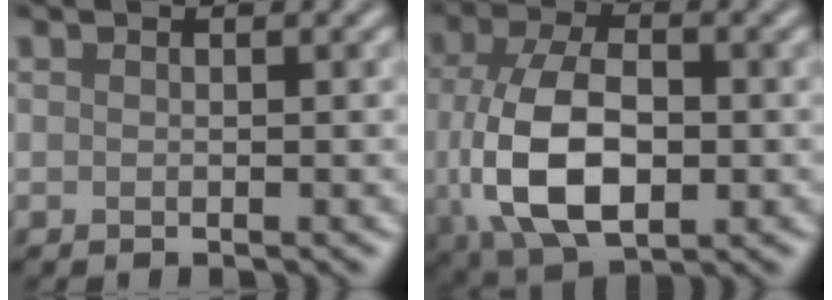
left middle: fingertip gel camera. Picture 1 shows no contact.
{"total": 9.7, "force": [-1.0, 5.9, 7.7], "torque": [-0.170, -0.009, -0.010]}